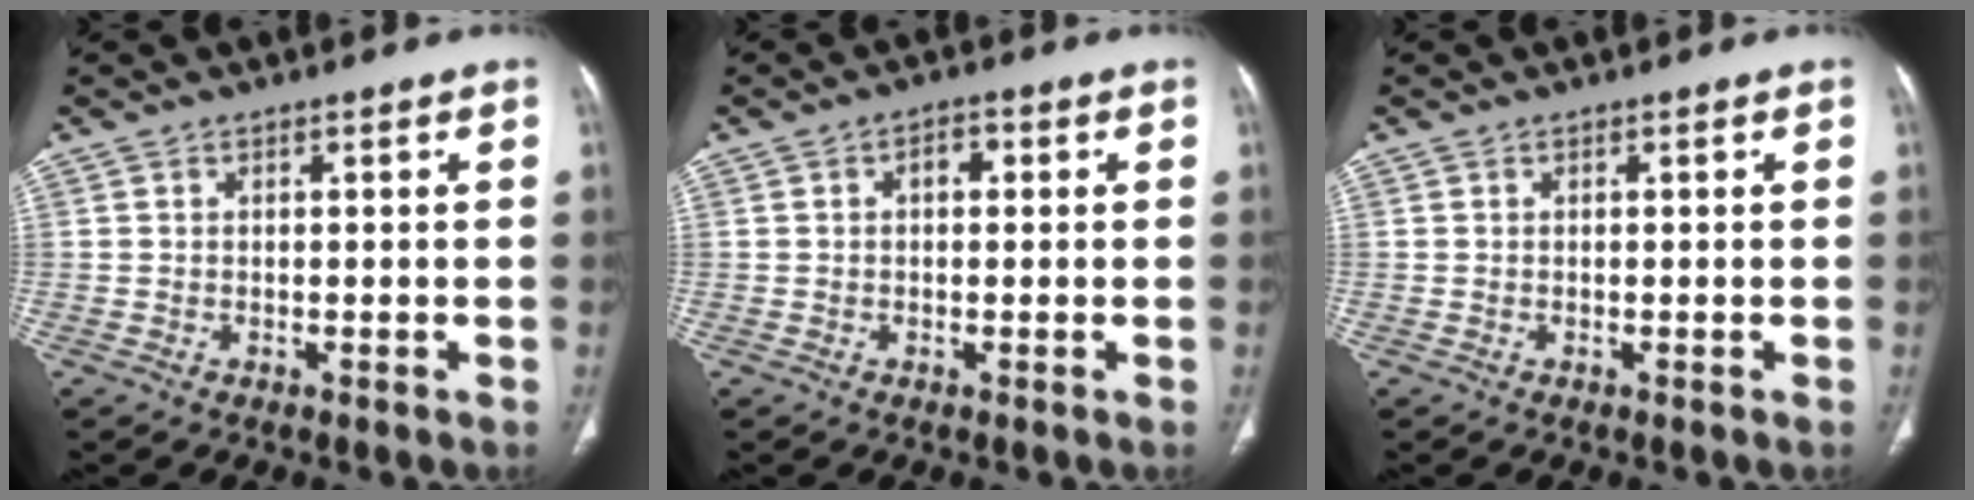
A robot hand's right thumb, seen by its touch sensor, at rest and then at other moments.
{"total": 2.5, "force": [0.5, 1.5, 1.9], "torque": [-0.024, 0.011, 0.004]}
{"total": 0.0}